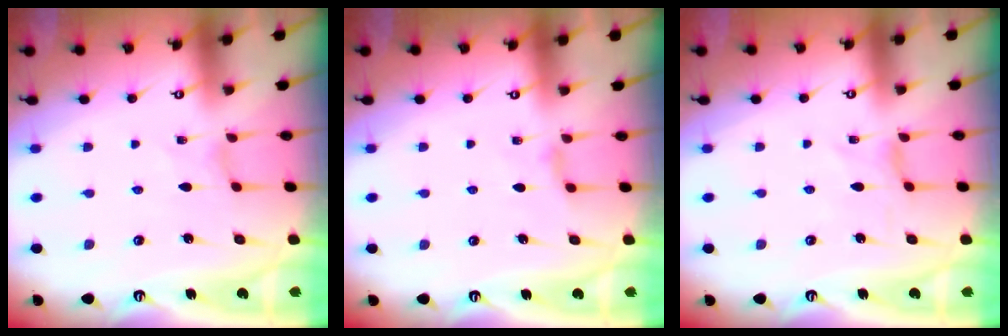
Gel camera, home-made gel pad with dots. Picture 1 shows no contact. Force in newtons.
{"total": 2.3, "press": 2.2, "slide": 0.5}
{"total": 0.0}